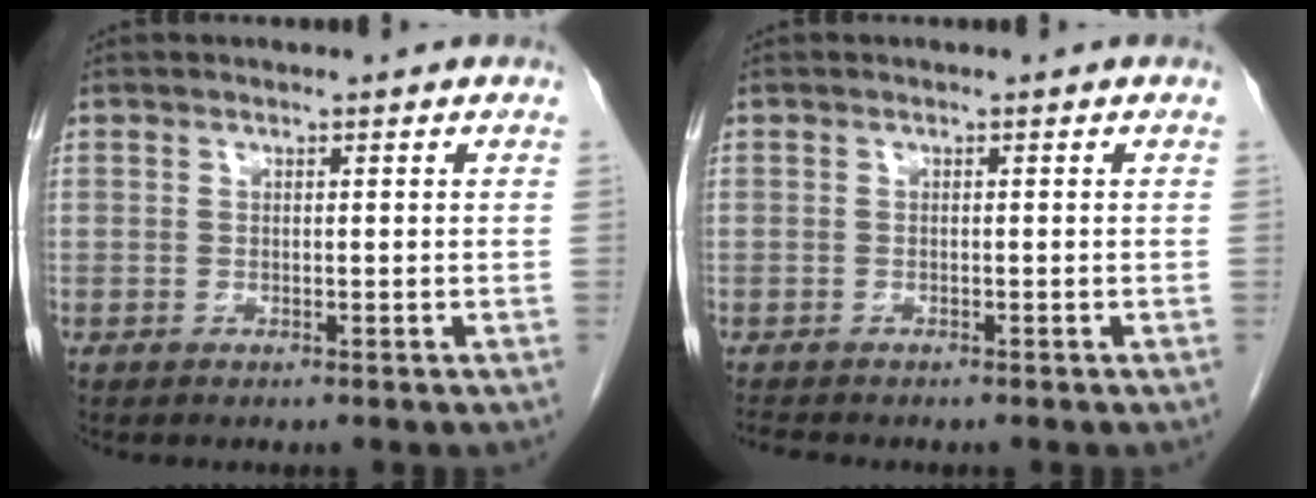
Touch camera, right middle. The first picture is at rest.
{"total": 1.8, "force": [-1.7, 0.2, 0.6], "torque": [-0.013, -0.006, -0.026]}